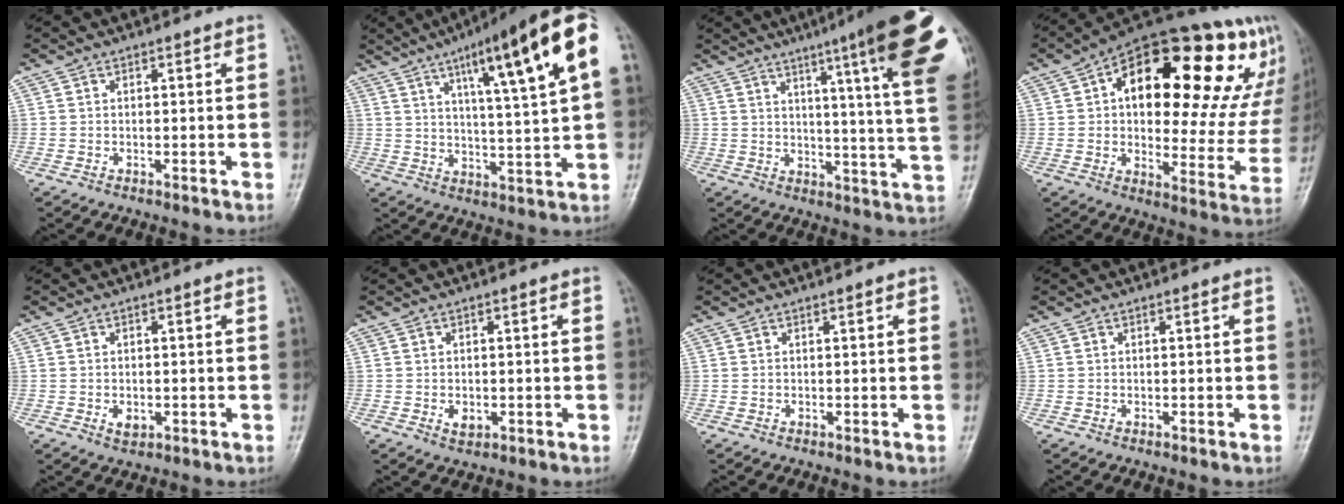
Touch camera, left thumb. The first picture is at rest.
{"total": 18.5, "force": [7.8, 2.2, 16.7], "torque": [-0.238, -0.011, 0.113]}
{"total": 22.9, "force": [11.8, 1.9, 19.5], "torque": [-0.226, -0.037, 0.139]}
{"total": 30.7, "force": [12.1, 14.3, 24.4], "torque": [-0.292, 0.026, 0.176]}
{"total": 2.5, "force": [-0.7, 1.8, 1.6], "torque": [-0.019, 0.002, -0.007]}
{"total": 2.5, "force": [-0.6, 1.8, 1.6], "torque": [-0.020, 0.001, -0.006]}
{"total": 0.7, "force": [0.3, 0.3, 0.6], "torque": [-0.006, 0.001, 0.001]}
{"total": 0.0}